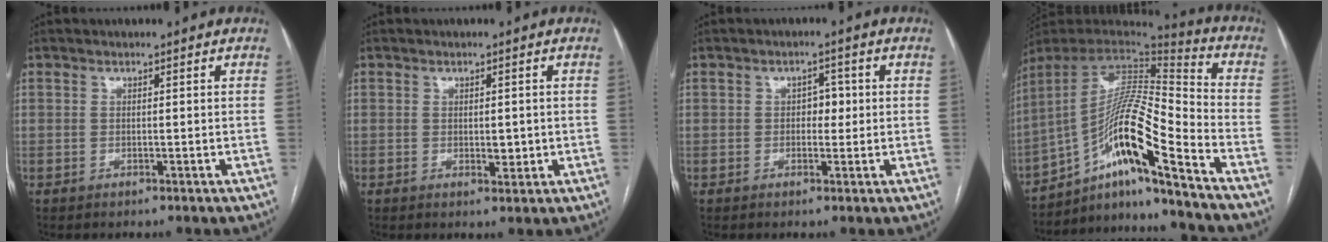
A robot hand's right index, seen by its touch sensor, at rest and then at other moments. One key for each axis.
{"total": 2.2, "fx": -0.1, "fy": 1.1, "fz": 1.9, "tx": -0.027, "ty": -0.004, "tz": 0.003}
{"total": 2.5, "fx": 0.1, "fy": 1.6, "fz": 1.9, "tx": -0.021, "ty": 0.009, "tz": -0.001}
{"total": 17.5, "fx": -10.5, "fy": -0.1, "fz": 14.0, "tx": -0.264, "ty": 0.014, "tz": -0.185}